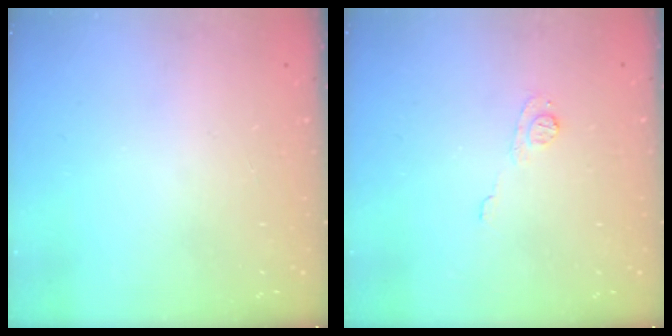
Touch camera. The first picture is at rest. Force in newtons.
{"total": 5.7, "press": 5.7, "slide": 0.6}